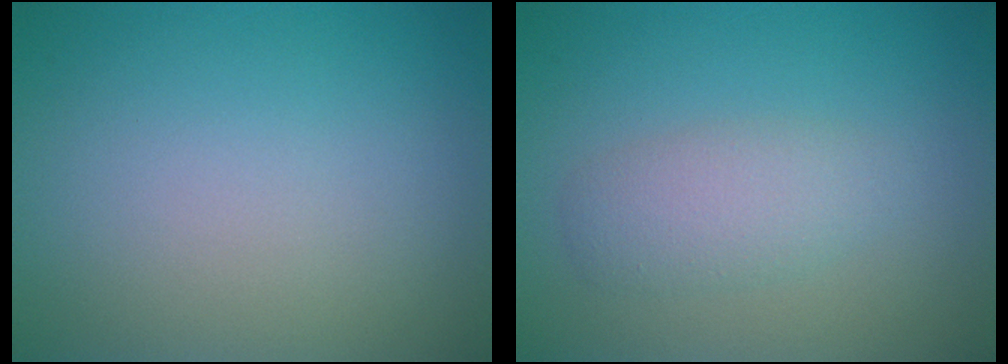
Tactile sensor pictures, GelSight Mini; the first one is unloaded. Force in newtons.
{"total": 2.5, "press": 2.5, "slide": 0.0}